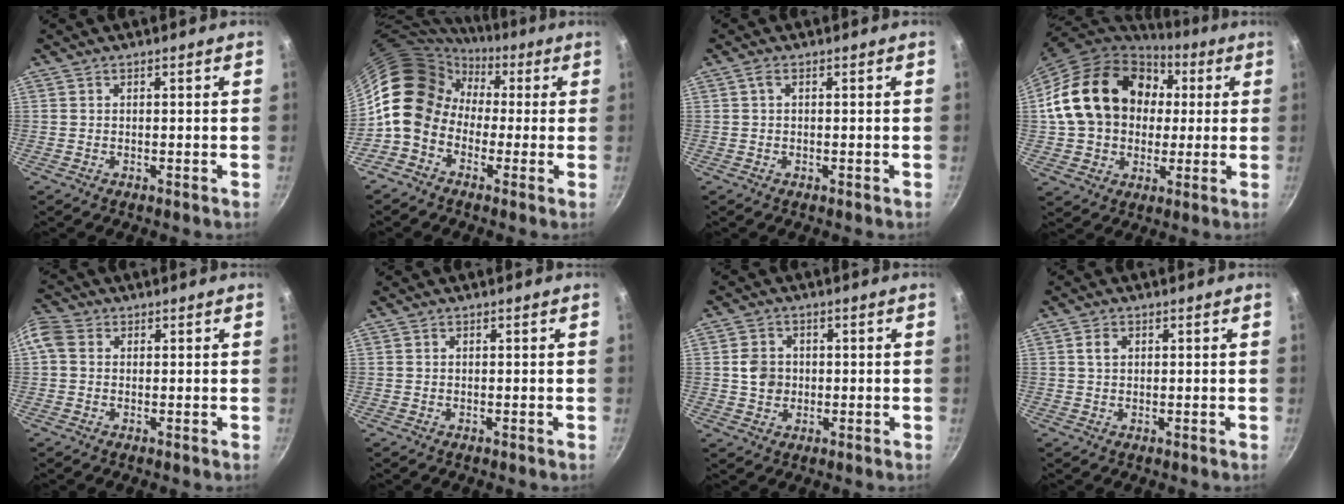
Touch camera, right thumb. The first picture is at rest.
{"total": 13.0, "force": [-0.1, 10.9, 7.1], "torque": [-0.089, 0.034, -0.025]}
{"total": 1.2, "force": [0.2, 0.6, 1.0], "torque": [-0.026, 0.006, 0.001]}
{"total": 22.2, "force": [3.7, 17.5, 13.2], "torque": [-0.209, 0.034, 0.067]}
{"total": 4.4, "force": [0.7, 3.6, 2.5], "torque": [-0.053, 0.012, -0.001]}
{"total": 0.0}
{"total": 4.8, "force": [0.1, 4.2, 2.3], "torque": [-0.024, 0.008, -0.001]}
{"total": 2.1, "force": [0.6, 1.6, 1.3], "torque": [-0.017, 0.004, 0.011]}